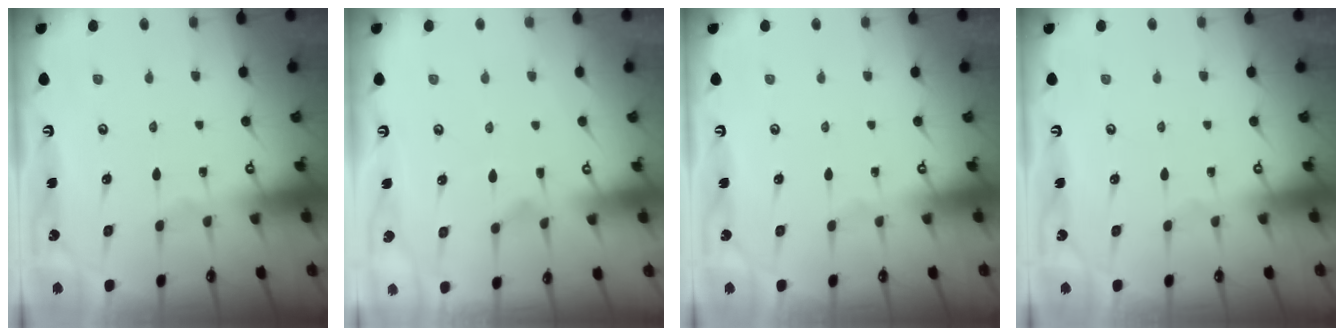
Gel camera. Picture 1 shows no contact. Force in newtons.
{"total": 1.1, "press": 0.3, "slide": 1.0}
{"total": 0.0}
{"total": 0.0}